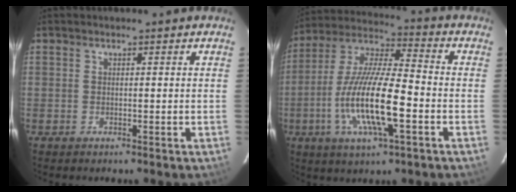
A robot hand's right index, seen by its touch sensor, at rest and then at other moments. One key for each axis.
{"total": 16.4, "fx": -4.8, "fy": 3.6, "fz": 15.3, "tx": -0.306, "ty": -0.012, "tz": -0.095}